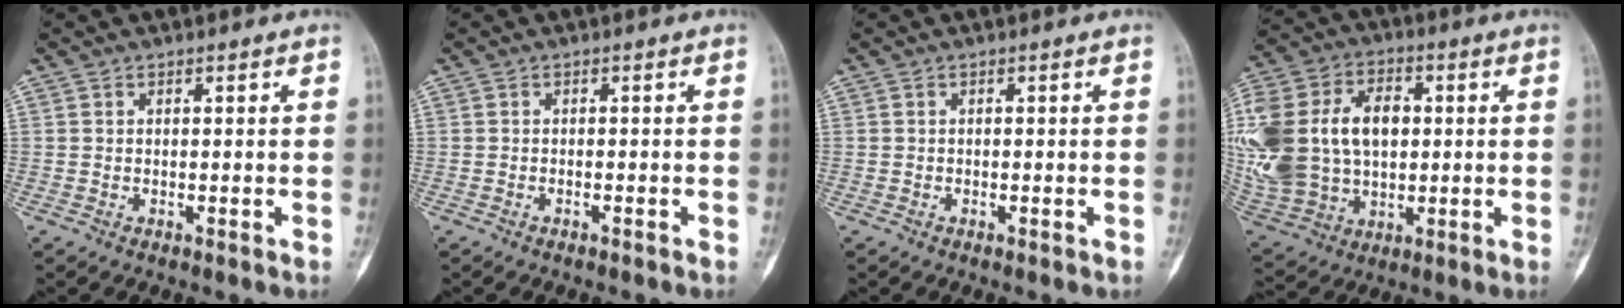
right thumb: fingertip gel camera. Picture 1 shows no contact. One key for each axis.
{"total": 0.7, "fx": -0.5, "fy": 0.2, "fz": 0.3, "tx": -0.014, "ty": 0.006, "tz": -0.006}
{"total": 0.0}
{"total": 26.3, "fx": 2.3, "fy": 18.5, "fz": 18.7, "tx": -0.412, "ty": 0.025, "tz": 0.058}